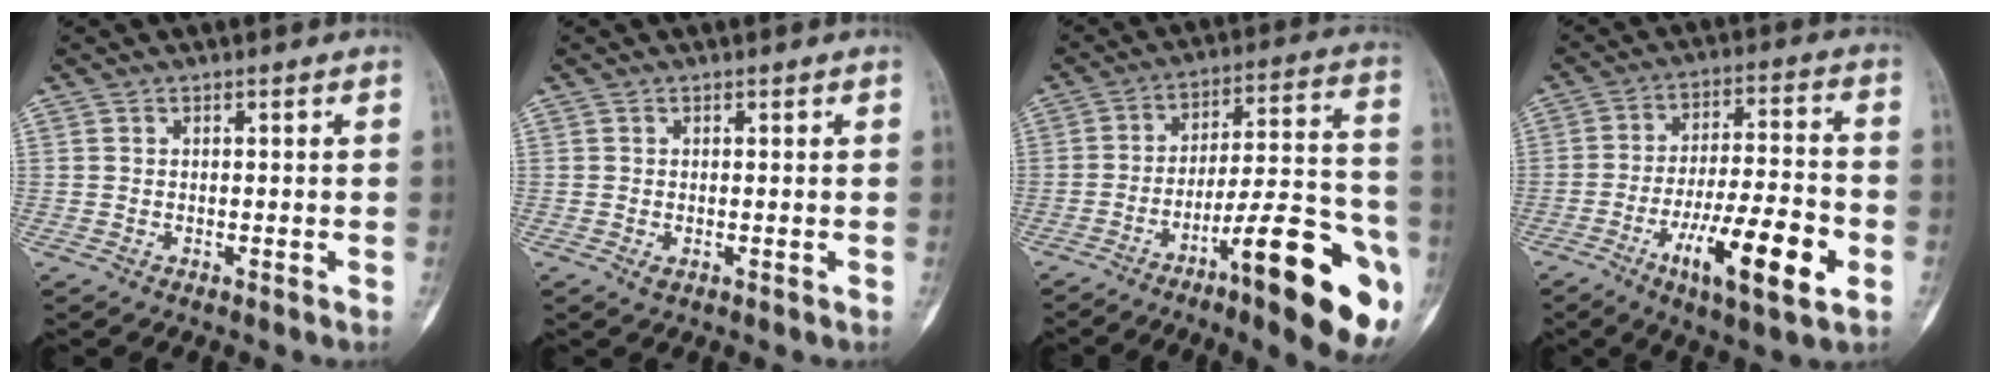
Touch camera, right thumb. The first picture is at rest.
{"total": 0.9, "force": [0.0, 0.6, 0.7], "torque": [-0.006, -0.002, 0.000]}
{"total": 22.0, "force": [-10.6, 4.8, 18.7], "torque": [-0.223, 0.066, -0.155]}
{"total": 17.4, "force": [-6.5, 4.6, 15.4], "torque": [-0.251, 0.022, -0.102]}